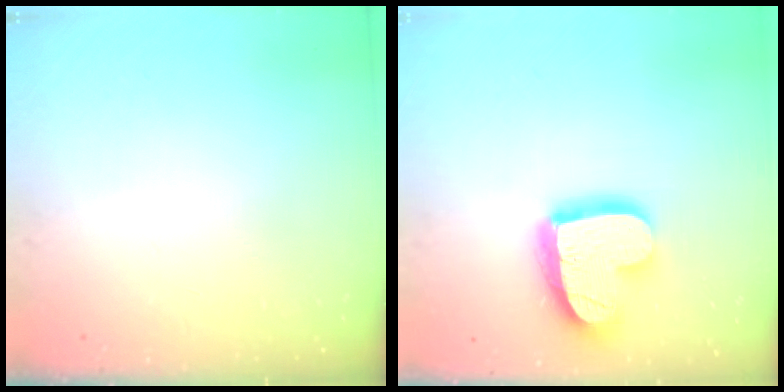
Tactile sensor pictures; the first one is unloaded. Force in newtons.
{"total": 17.8, "press": 17.8, "slide": 1.4}